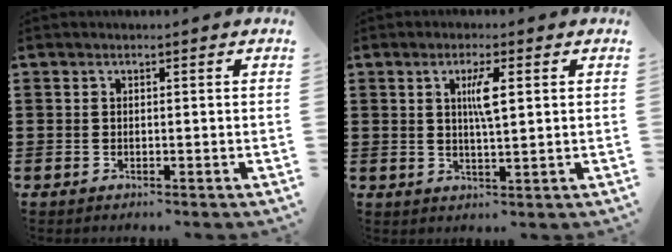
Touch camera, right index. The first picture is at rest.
{"total": 3.8, "force": [0.9, 0.6, 3.7], "torque": [-0.074, 0.004, 0.013]}